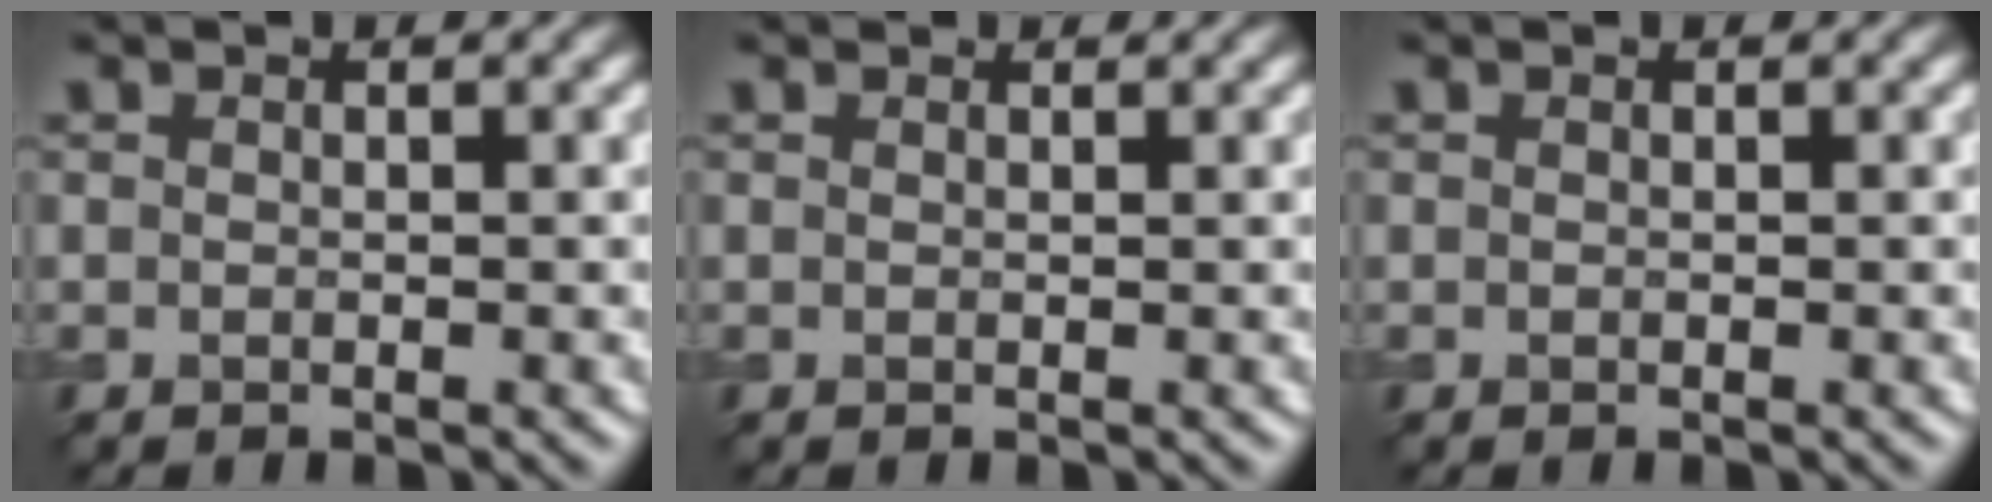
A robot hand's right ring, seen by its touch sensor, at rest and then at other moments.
{"total": 1.1, "force": [1.0, 0.2, 0.1], "torque": [-0.007, -0.006, 0.009]}
{"total": 0.0}